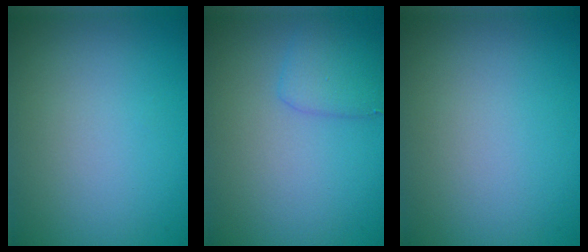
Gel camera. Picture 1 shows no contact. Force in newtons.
{"total": 2.2, "press": 2.2, "slide": 0.1}
{"total": 0.0}